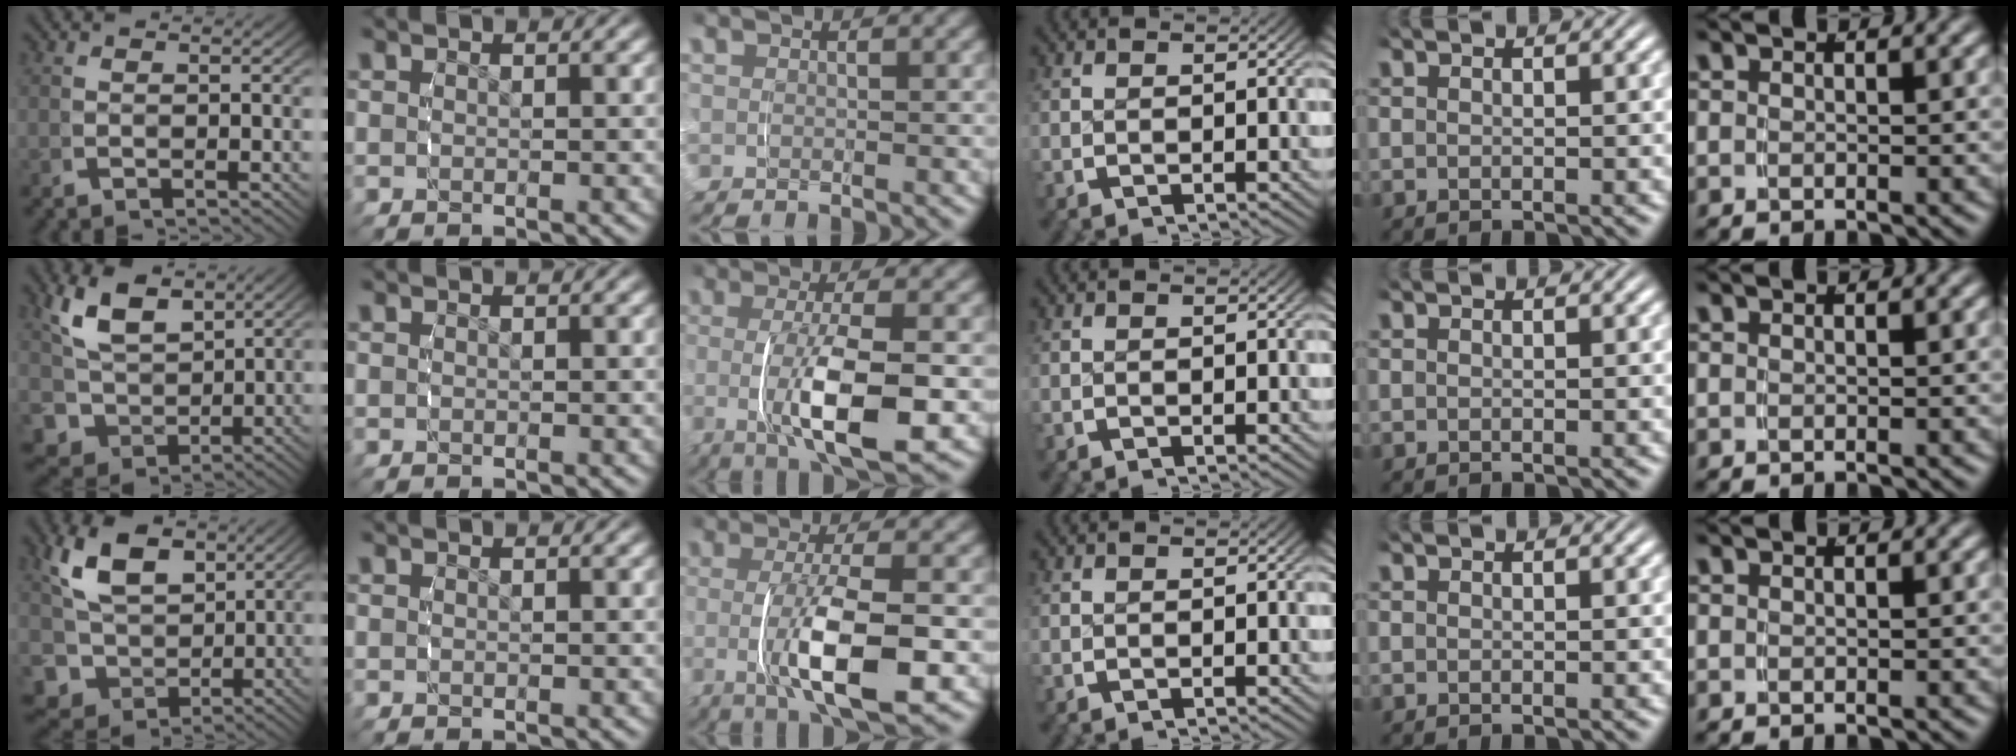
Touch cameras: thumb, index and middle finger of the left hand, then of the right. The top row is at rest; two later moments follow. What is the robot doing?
{"motion": "grasp_and_lifting", "object": "ribbon"}